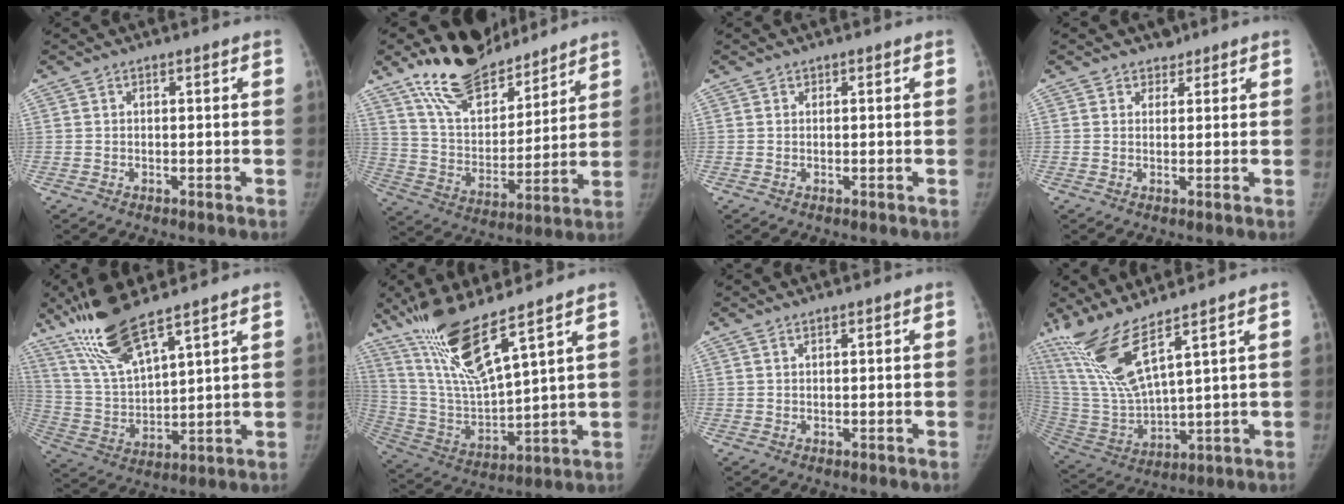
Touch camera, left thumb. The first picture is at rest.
{"total": 18.0, "force": [14.8, 7.2, 7.3], "torque": [-0.083, -0.081, 0.269]}
{"total": 0.0}
{"total": 1.9, "force": [1.4, 1.2, -0.2], "torque": [0.017, -0.007, 0.017]}
{"total": 14.3, "force": [10.5, 2.6, 9.3], "torque": [-0.186, -0.047, 0.222]}
{"total": 16.2, "force": [10.8, 2.1, 11.9], "torque": [-0.233, -0.059, 0.222]}
{"total": 0.6, "force": [0.5, 0.1, 0.3], "torque": [-0.009, 0.003, 0.012]}
{"total": 13.7, "force": [9.5, 1.1, 9.8], "torque": [-0.220, -0.059, 0.206]}